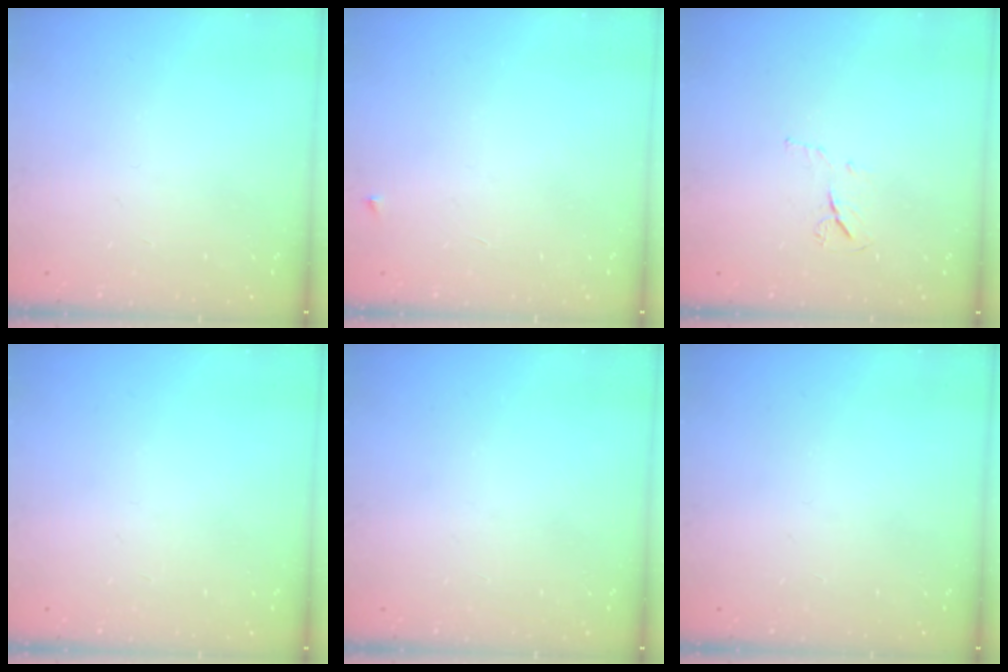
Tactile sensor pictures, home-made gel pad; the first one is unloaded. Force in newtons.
{"total": 2.5, "press": 2.4, "slide": 0.4}
{"total": 4.7, "press": 4.6, "slide": 0.8}
{"total": 0.0}
{"total": 0.0}
{"total": 0.0}